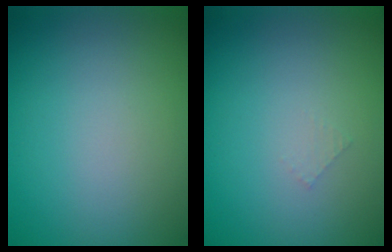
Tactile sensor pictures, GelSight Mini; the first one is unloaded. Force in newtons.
{"total": 0.5, "press": 0.5, "slide": 0.1}